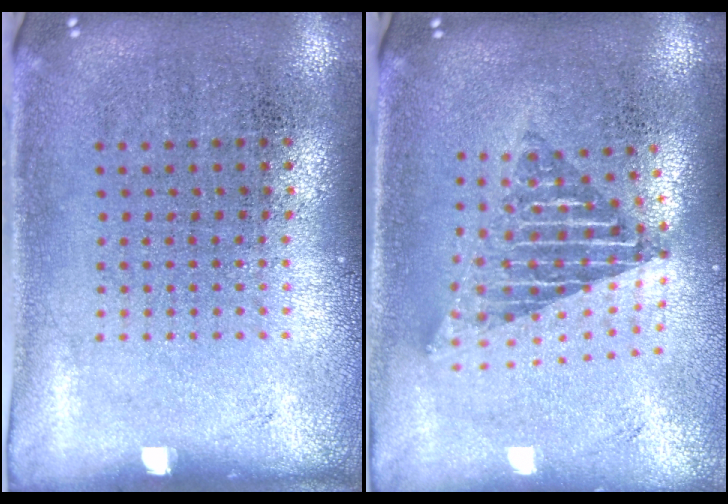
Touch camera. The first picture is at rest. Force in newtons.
{"total": 1.8, "press": 1.4, "slide": 1.1}